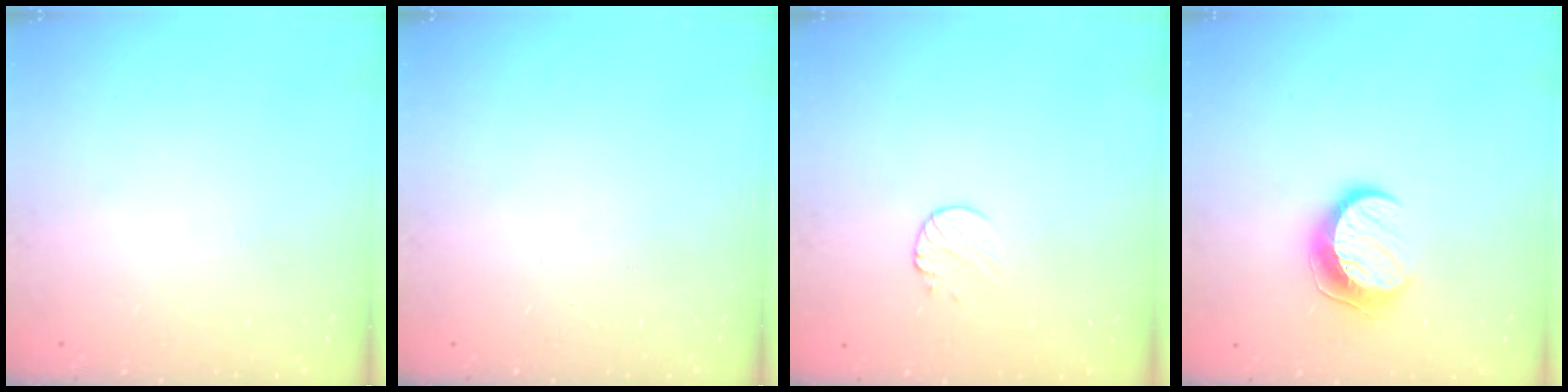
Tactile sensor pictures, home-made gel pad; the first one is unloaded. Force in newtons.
{"total": 0.0}
{"total": 5.3, "press": 5.2, "slide": 0.5}
{"total": 9.7, "press": 9.6, "slide": 0.5}